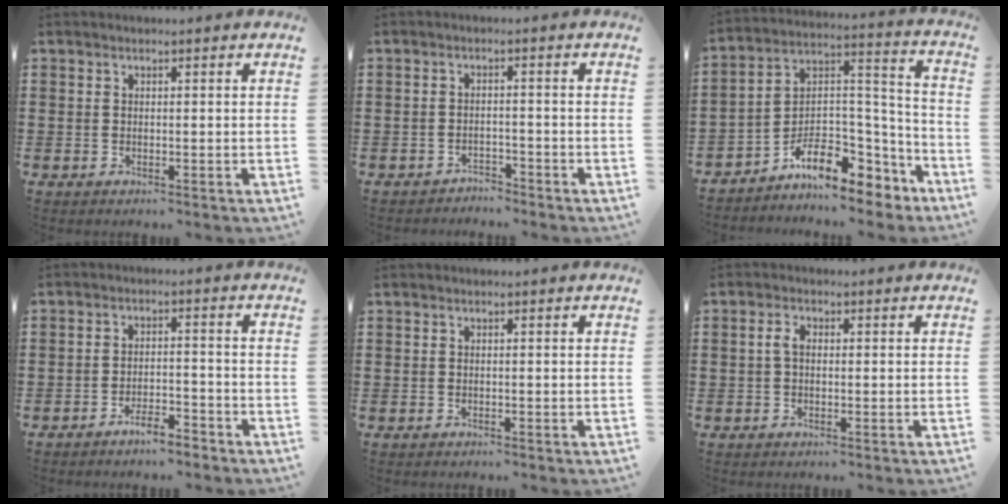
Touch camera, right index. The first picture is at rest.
{"total": 2.2, "force": [-2.2, 0.2, -0.1], "torque": [-0.006, 0.000, -0.049]}
{"total": 8.8, "force": [-5.8, 4.9, 4.4], "torque": [-0.076, 0.004, -0.101]}
{"total": 3.8, "force": [-3.6, 0.4, 1.4], "torque": [-0.031, 0.004, -0.072]}
{"total": 0.0}
{"total": 2.1, "force": [0.0, 1.2, 1.8], "torque": [-0.044, 0.002, -0.004]}